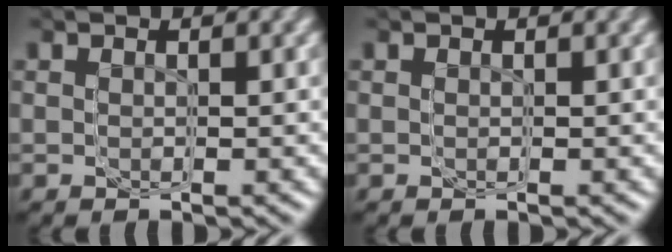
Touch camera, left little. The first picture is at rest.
{"total": 0.0}